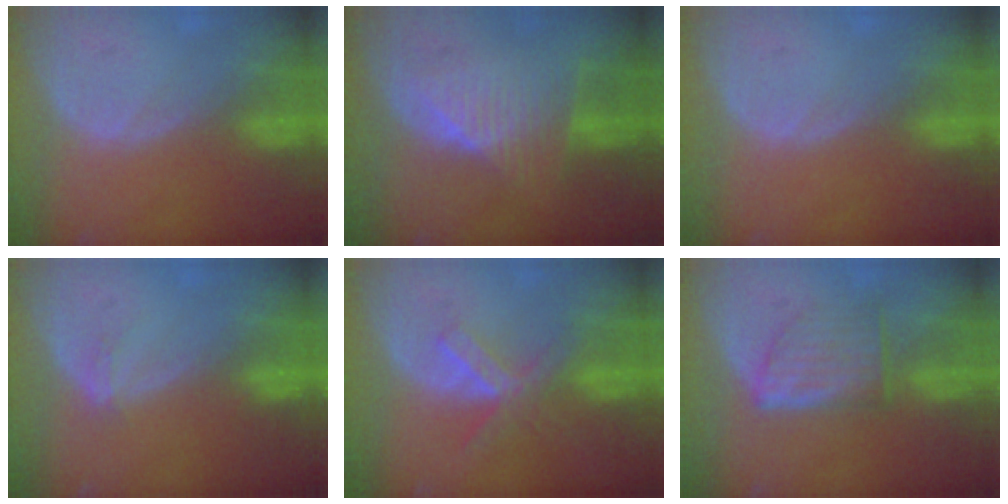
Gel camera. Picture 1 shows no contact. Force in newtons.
{"total": 7.9, "press": 7.0, "slide": 3.6}
{"total": 0.0}
{"total": 1.5, "press": 1.1, "slide": 1.0}
{"total": 5.2, "press": 5.1, "slide": 1.0}
{"total": 6.2, "press": 5.9, "slide": 1.9}